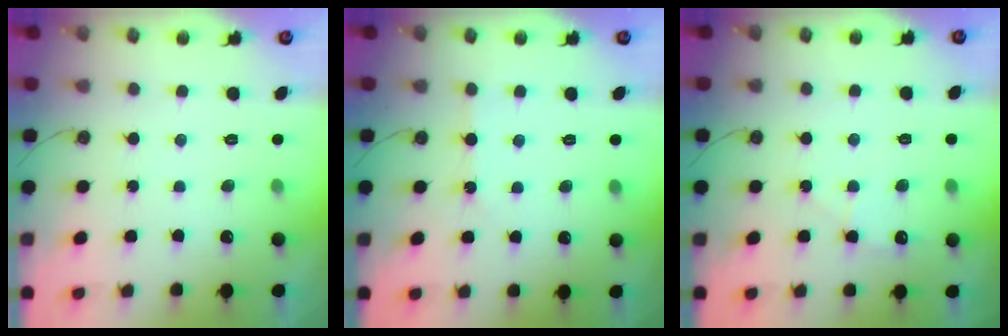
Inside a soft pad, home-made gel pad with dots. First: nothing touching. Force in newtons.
{"total": 2.5, "press": 2.5, "slide": 0.4}
{"total": 5.1, "press": 5.0, "slide": 0.6}